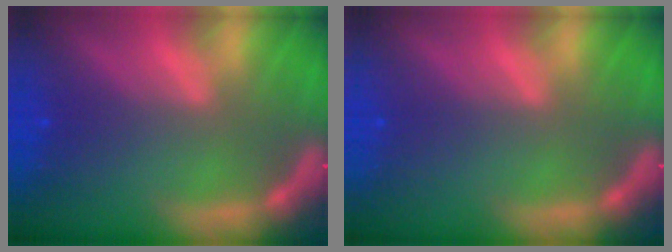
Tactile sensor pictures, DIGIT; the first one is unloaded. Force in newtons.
{"total": 0.0}